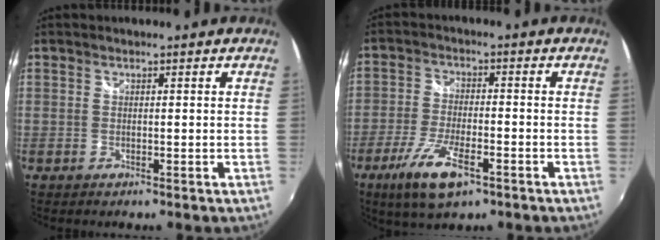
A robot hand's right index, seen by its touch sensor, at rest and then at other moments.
{"total": 10.5, "force": [-5.9, 3.5, 8.0], "torque": [-0.179, -0.022, -0.109]}